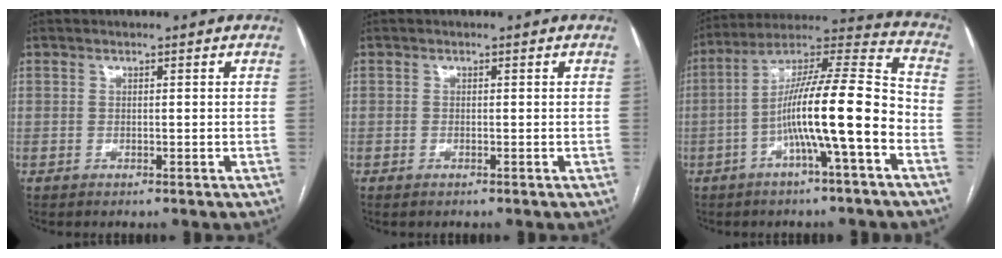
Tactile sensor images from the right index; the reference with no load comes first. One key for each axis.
{"total": 0.5, "fx": -0.3, "fy": 0.2, "fz": 0.3, "tx": -0.008, "ty": 0.000, "tz": -0.002}
{"total": 16.0, "fx": -4.7, "fy": 0.6, "fz": 15.3, "tx": -0.262, "ty": 0.021, "tz": -0.083}